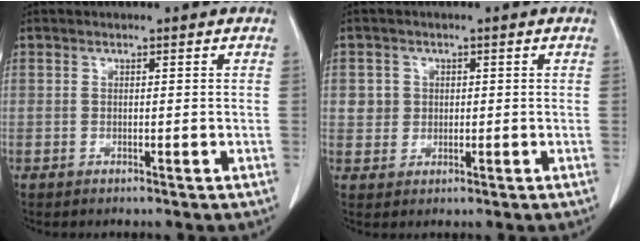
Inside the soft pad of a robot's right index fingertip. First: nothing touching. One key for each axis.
{"total": 2.9, "fx": 0.6, "fy": 2.8, "fz": 0.5, "tx": 0.000, "ty": 0.006, "tz": 0.012}